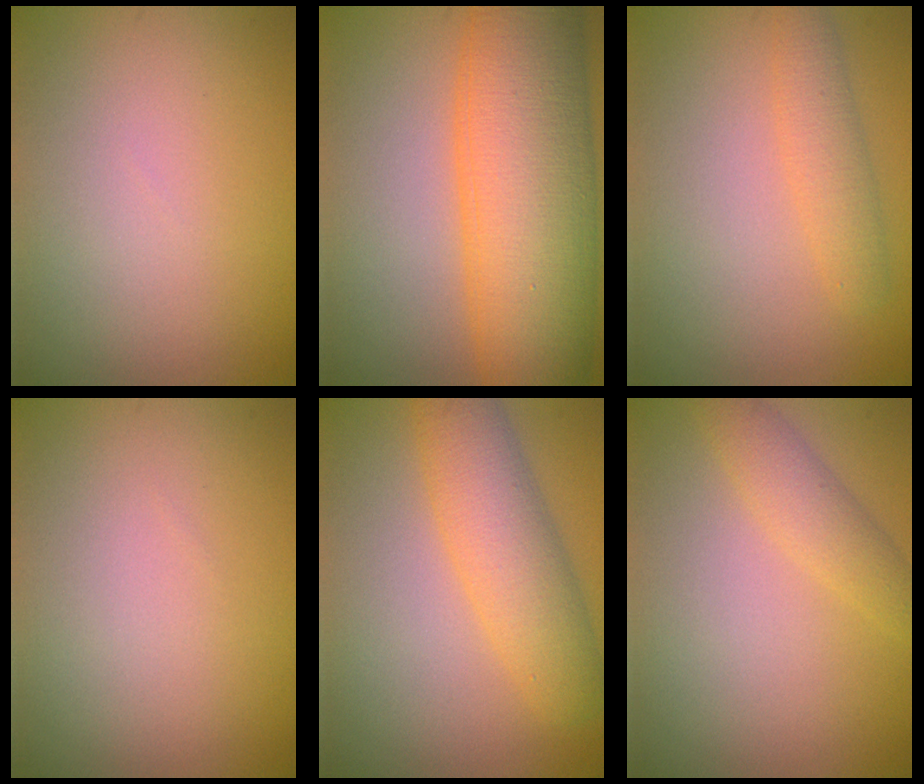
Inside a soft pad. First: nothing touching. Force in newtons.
{"total": 13.3, "press": 13.3, "slide": 0.5}
{"total": 2.4, "press": 2.4, "slide": 0.1}
{"total": 0.0}
{"total": 5.6, "press": 5.6, "slide": 0.2}
{"total": 2.3, "press": 2.3, "slide": 0.2}